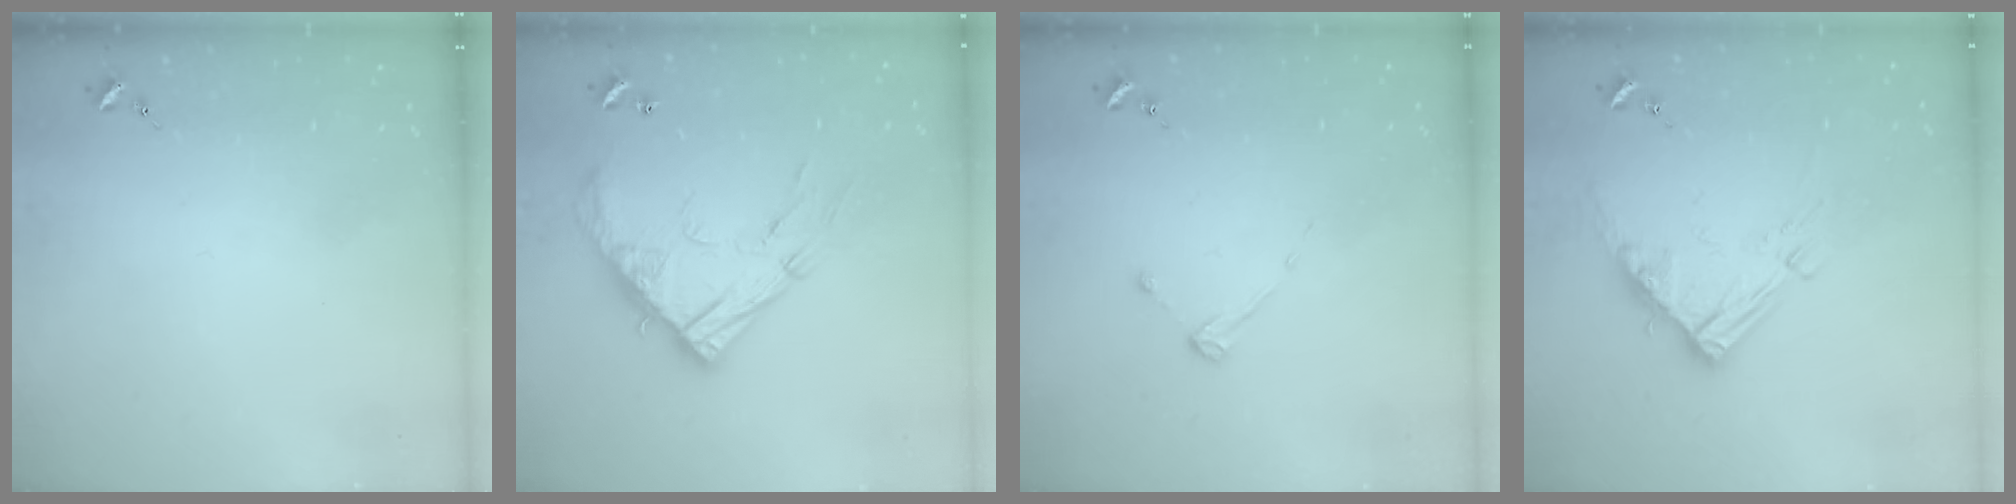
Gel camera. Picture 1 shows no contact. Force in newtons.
{"total": 18.0, "press": 17.9, "slide": 1.6}
{"total": 2.6, "press": 2.5, "slide": 0.4}
{"total": 12.3, "press": 12.2, "slide": 1.3}